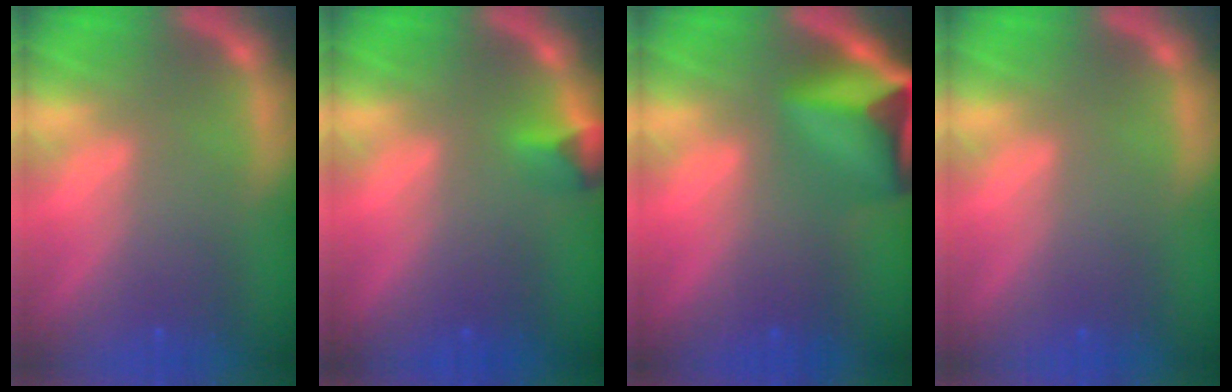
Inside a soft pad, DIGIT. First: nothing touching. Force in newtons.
{"total": 1.9}
{"total": 10.0}
{"total": 0.0}